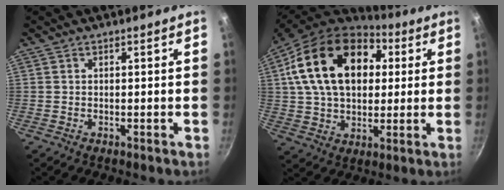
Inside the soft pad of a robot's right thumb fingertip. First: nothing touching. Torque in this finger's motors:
{"motor_torque": [0.32, 3.97, 0.91, -0.06, 0.37]}